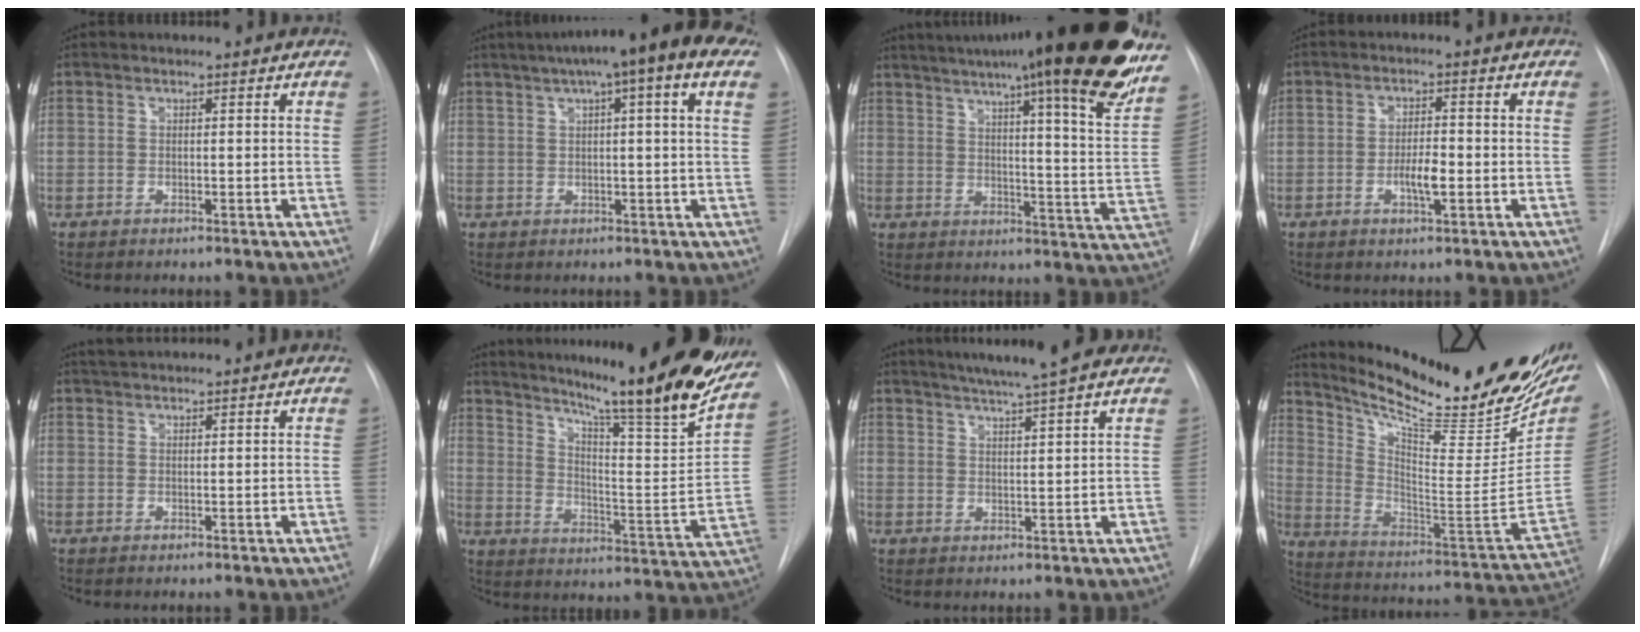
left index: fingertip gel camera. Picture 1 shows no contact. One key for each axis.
{"total": 14.5, "fx": 8.2, "fy": 1.6, "fz": 11.9, "tx": -0.182, "ty": 0.048, "tz": 0.102}
{"total": 29.6, "fx": 22.4, "fy": 2.1, "fz": 19.3, "tx": -0.243, "ty": -0.034, "tz": 0.292}
{"total": 3.8, "fx": -1.1, "fy": 0.8, "fz": 3.6, "tx": -0.063, "ty": 0.000, "tz": -0.017}
{"total": 4.6, "fx": 4.3, "fy": 0.6, "fz": 1.5, "tx": -0.025, "ty": 0.039, "tz": 0.071}
{"total": 28.0, "fx": 23.3, "fy": 1.4, "fz": 15.5, "tx": -0.243, "ty": -0.098, "tz": 0.306}
{"total": 10.4, "fx": 8.8, "fy": 0.0, "fz": 5.5, "tx": -0.089, "ty": 0.017, "tz": 0.117}
{"total": 30.3, "fx": 24.2, "fy": 5.3, "fz": 17.5, "tx": -0.277, "ty": -0.056, "tz": 0.342}